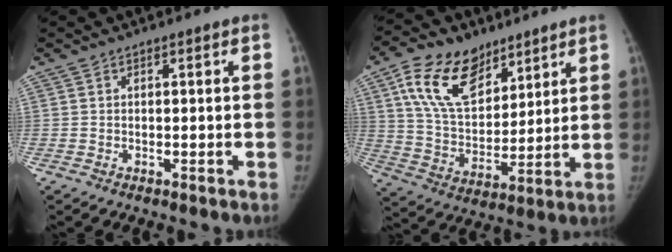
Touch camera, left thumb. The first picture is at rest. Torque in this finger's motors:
{"motor_torque": [1.66, 1.65, 1.52, -1.25, 0.07]}